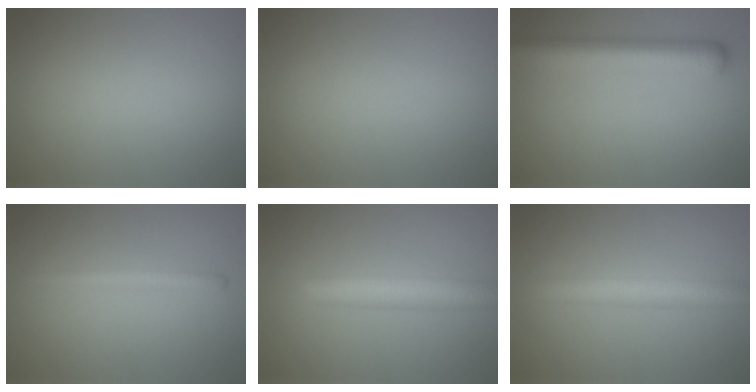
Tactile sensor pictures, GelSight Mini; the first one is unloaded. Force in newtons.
{"total": 0.0}
{"total": 5.3, "press": 5.3, "slide": 0.2}
{"total": 1.7, "press": 1.7, "slide": 0.2}
{"total": 4.8, "press": 4.8, "slide": 0.1}
{"total": 4.1, "press": 4.1, "slide": 0.2}